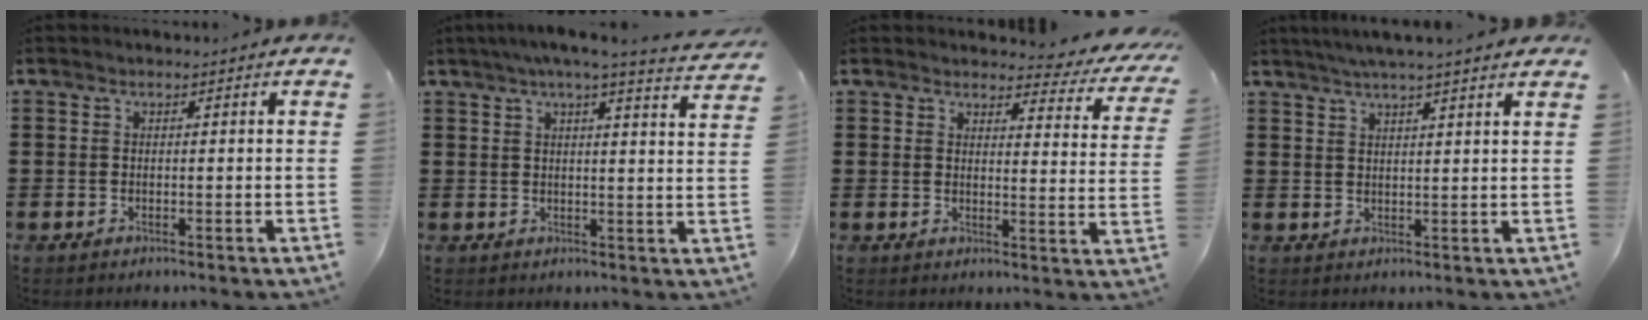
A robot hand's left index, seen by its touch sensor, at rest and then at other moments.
{"total": 4.4, "force": [3.6, -0.7, 2.4], "torque": [-0.061, -0.015, 0.060]}
{"total": 4.1, "force": [3.7, 0.8, 1.5], "torque": [-0.030, -0.021, 0.061]}
{"total": 3.6, "force": [3.2, -0.5, 1.4], "torque": [-0.037, -0.005, 0.057]}